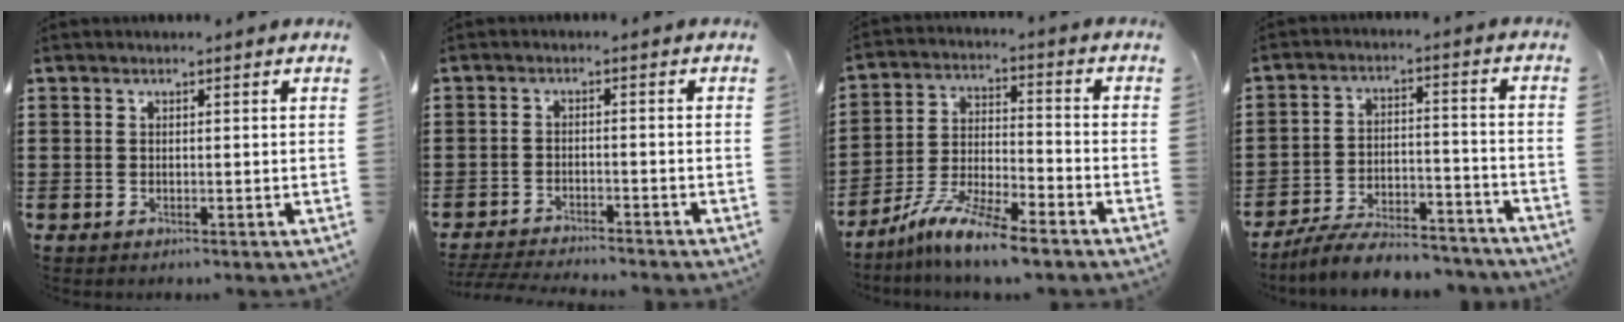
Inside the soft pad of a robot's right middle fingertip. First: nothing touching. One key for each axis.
{"total": 3.3, "fx": -3.2, "fy": 0.0, "fz": 0.4, "tx": -0.016, "ty": -0.003, "tz": -0.071}
{"total": 9.5, "fx": -8.2, "fy": 0.5, "fz": 4.7, "tx": -0.107, "ty": 0.003, "tz": -0.163}
{"total": 7.7, "fx": -7.3, "fy": 1.0, "fz": 2.2, "tx": -0.039, "ty": 0.013, "tz": -0.141}